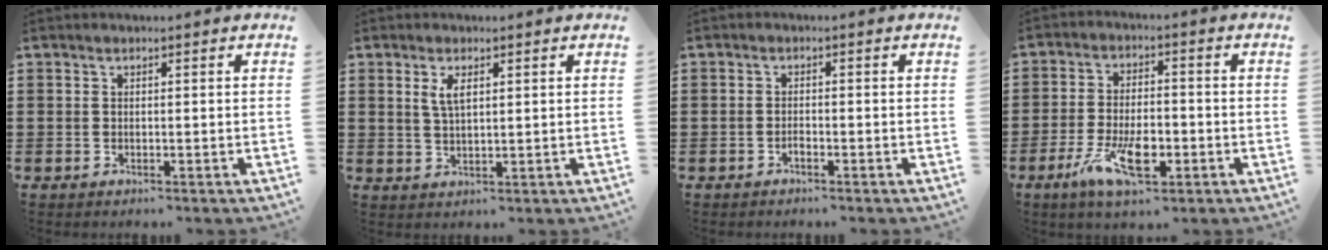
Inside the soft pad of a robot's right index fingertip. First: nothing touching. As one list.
[{"total": 3.0, "force": [1.2, 1.1, 2.5], "torque": [-0.054, 0.005, 0.020]}, {"total": 0.9, "force": [-0.8, 0.2, 0.4], "torque": [-0.011, -0.002, -0.014]}, {"total": 9.1, "force": [-3.8, 3.9, 7.3], "torque": [-0.153, -0.004, -0.065]}]